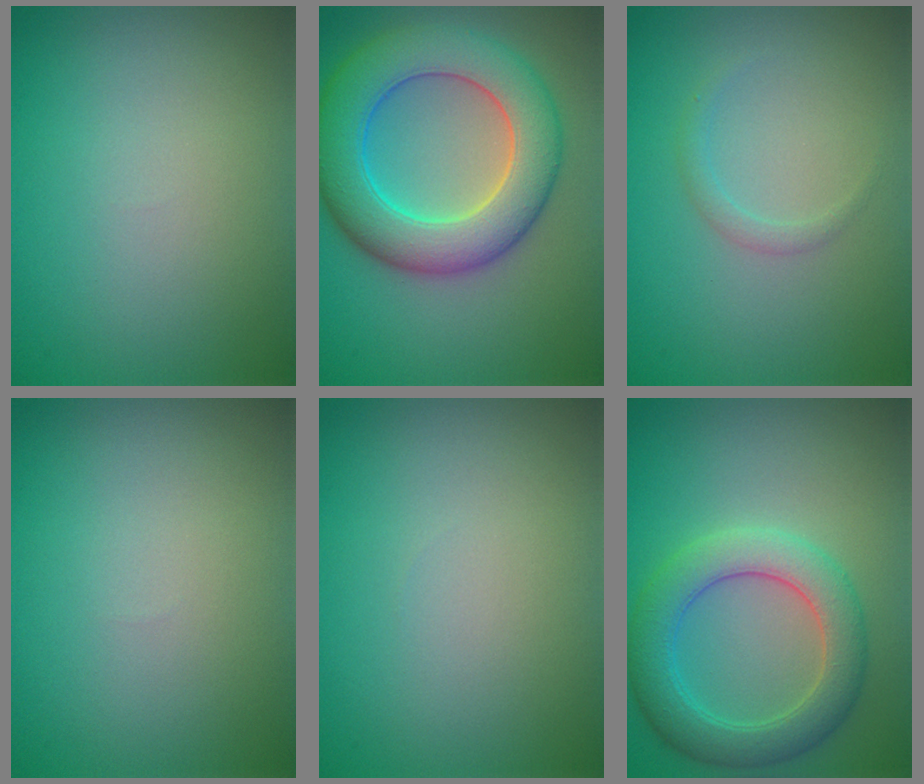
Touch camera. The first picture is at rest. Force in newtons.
{"total": 9.0, "press": 9.0, "slide": 0.3}
{"total": 1.0, "press": 1.0, "slide": 0.0}
{"total": 0.0}
{"total": 0.0}
{"total": 5.4, "press": 5.4, "slide": 0.1}